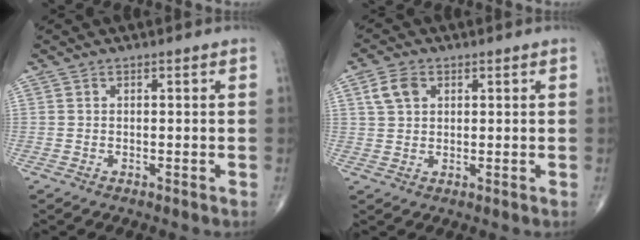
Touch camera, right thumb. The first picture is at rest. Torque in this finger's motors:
{"motor_torque": [-0.11, 0.13, 0.02, -0.03, 0.01]}